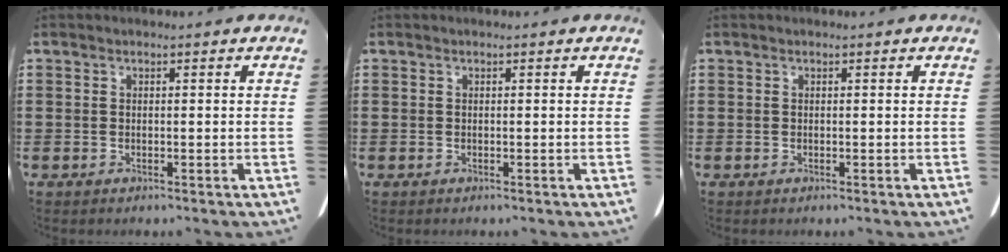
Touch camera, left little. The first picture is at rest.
{"total": 0.0}
{"total": 0.0}